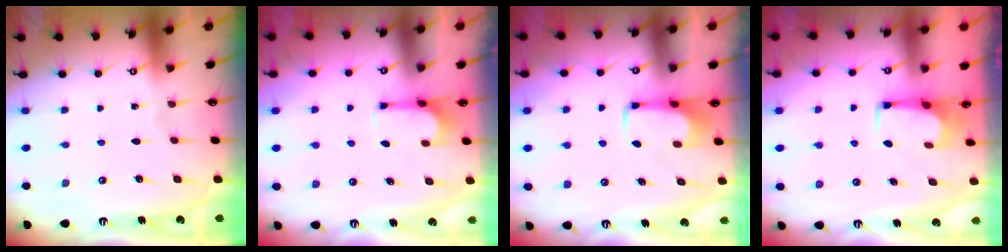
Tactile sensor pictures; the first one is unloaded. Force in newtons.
{"total": 1.2, "press": 0.7, "slide": 1.0}
{"total": 1.7, "press": 1.6, "slide": 0.4}
{"total": 2.4, "press": 2.4, "slide": 0.4}